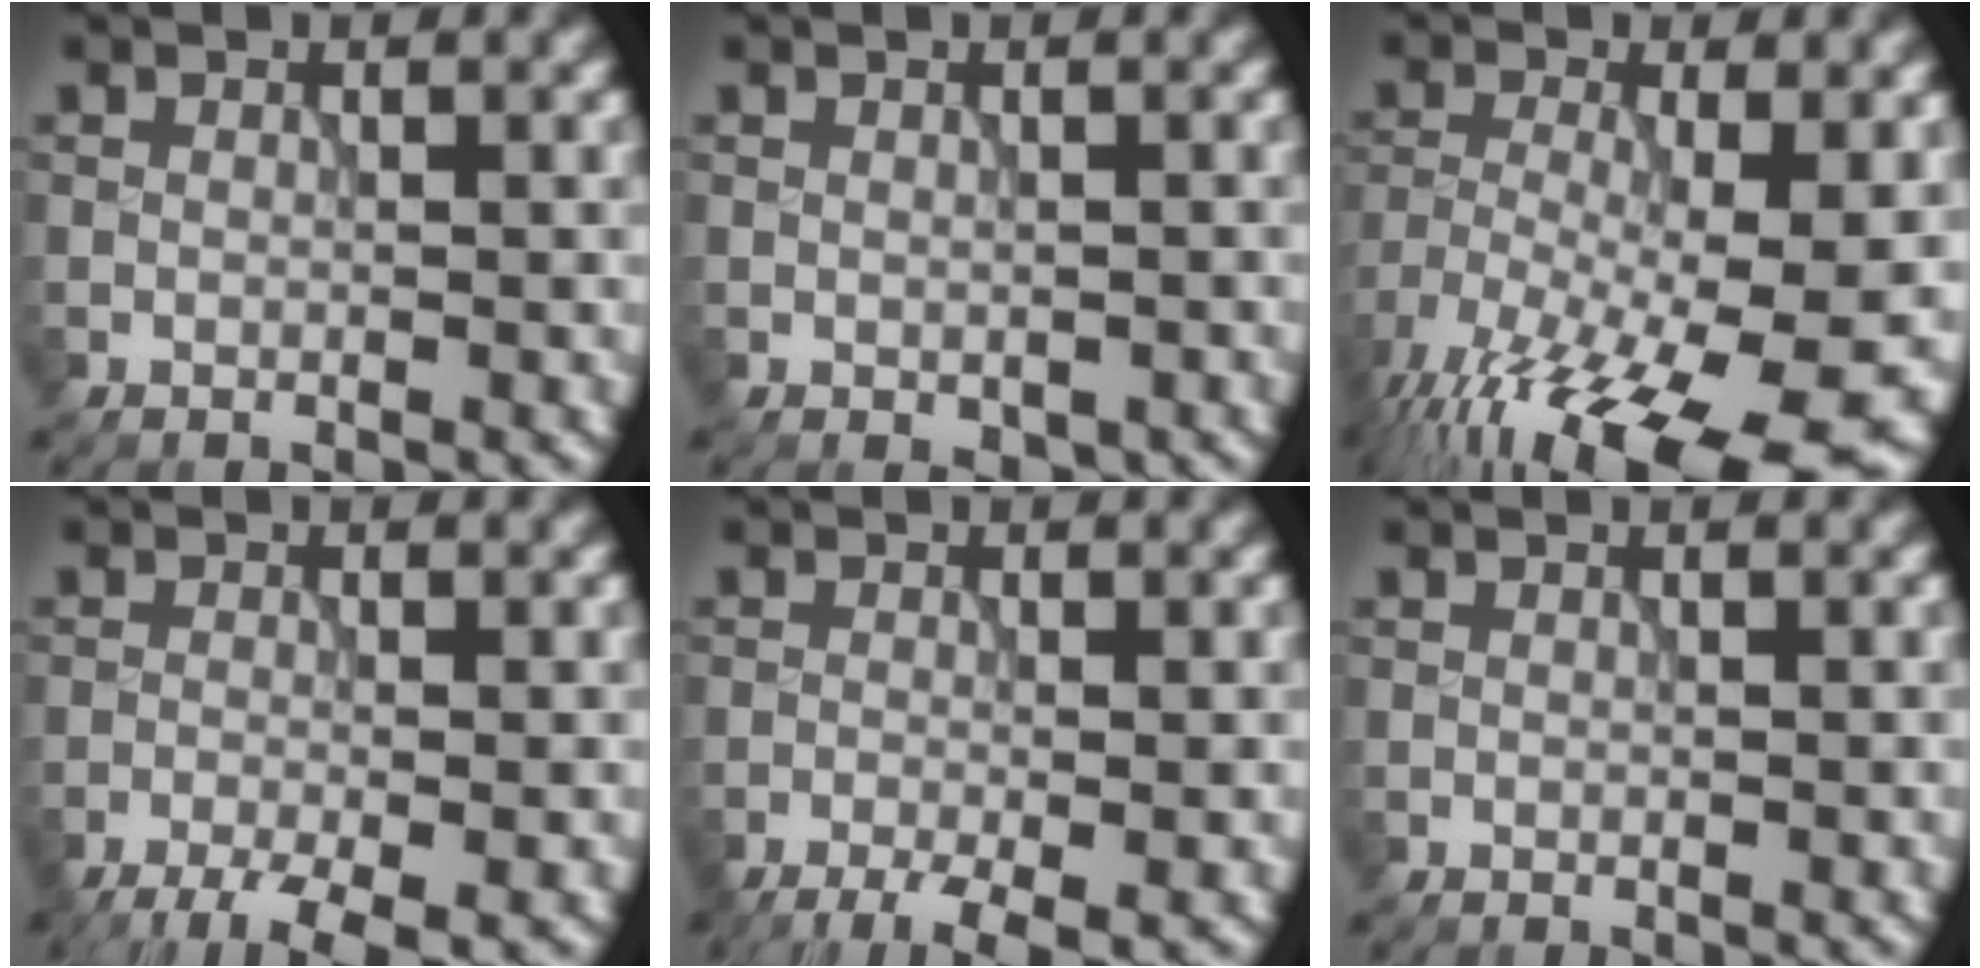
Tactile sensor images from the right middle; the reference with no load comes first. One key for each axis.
{"total": 1.1, "fx": -0.4, "fy": 0.7, "fz": 0.7, "tx": -0.011, "ty": -0.009, "tz": -0.001}
{"total": 16.1, "fx": -9.3, "fy": 5.1, "fz": 12.1, "tx": -0.231, "ty": -0.032, "tz": -0.140}
{"total": 4.7, "fx": -3.2, "fy": 1.1, "fz": 3.3, "tx": -0.053, "ty": -0.012, "tz": -0.059}
{"total": 3.9, "fx": -2.5, "fy": 0.9, "fz": 2.9, "tx": -0.046, "ty": -0.005, "tz": -0.045}
{"total": 0.0}